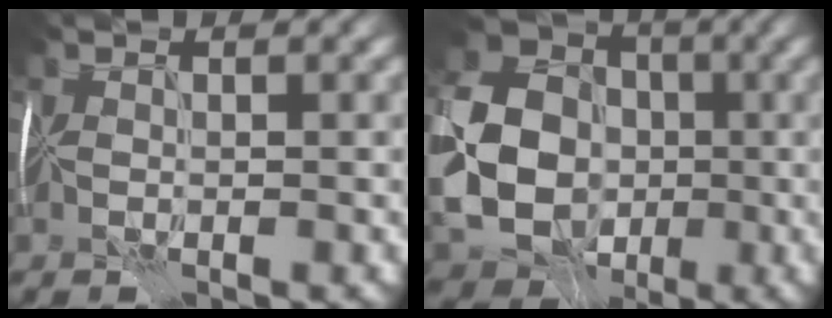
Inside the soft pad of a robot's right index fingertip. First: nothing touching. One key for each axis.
{"total": 13.2, "fx": -2.0, "fy": 11.3, "fz": 6.4, "tx": -0.161, "ty": -0.019, "tz": -0.036}